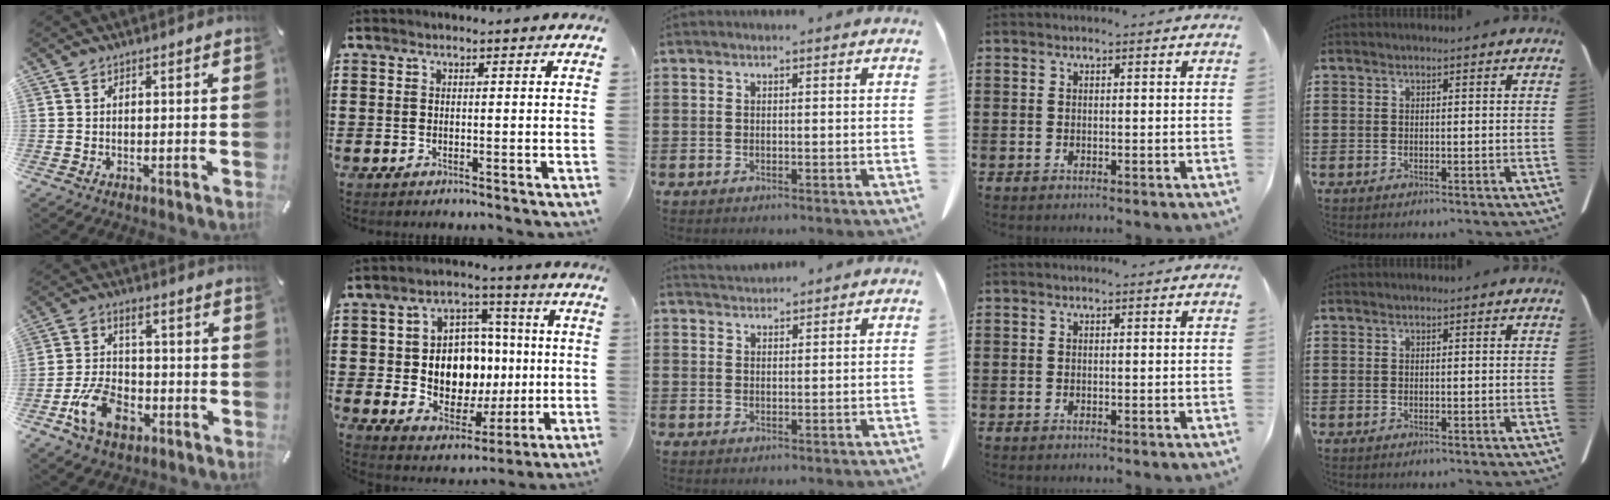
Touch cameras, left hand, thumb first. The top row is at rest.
{"thumb": {"total": 11.4, "force": [-4.2, 7.7, 7.3], "torque": [-0.159, 0.010, -0.079]}, "index": {"total": 11.0, "force": [0.7, 8.8, 6.5], "torque": [-0.126, 0.013, 0.020]}, "middle": {"total": 1.9, "force": [1.9, 0.3, 0.0], "torque": [-0.005, -0.002, 0.037]}}